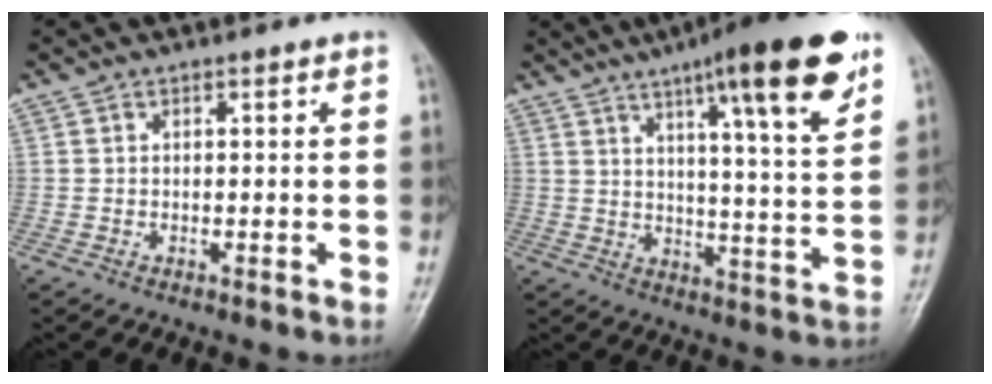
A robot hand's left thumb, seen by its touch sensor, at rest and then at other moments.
{"total": 19.7, "force": [11.2, 3.2, 15.9], "torque": [-0.207, -0.040, 0.163]}